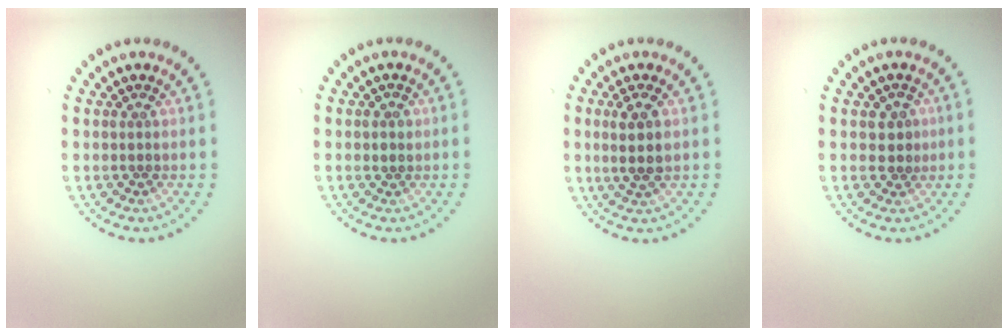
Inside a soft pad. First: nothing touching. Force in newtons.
{"total": 0.5, "press": 0.4, "slide": 0.3}
{"total": 2.5, "press": 2.3, "slide": 0.8}
{"total": 1.9, "press": 1.7, "slide": 0.7}